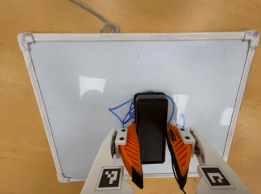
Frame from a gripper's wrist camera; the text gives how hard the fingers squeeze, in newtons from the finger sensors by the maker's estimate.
{"total": 12.0, "left": 12.0, "right": 12.0}